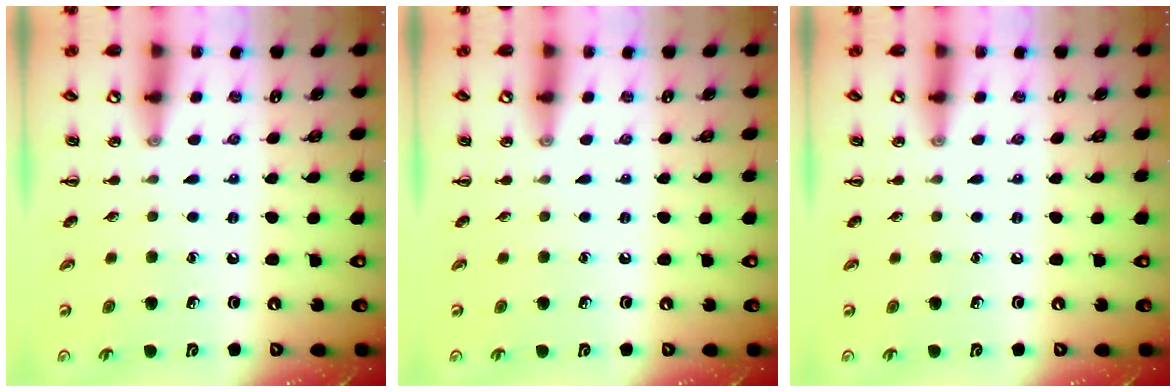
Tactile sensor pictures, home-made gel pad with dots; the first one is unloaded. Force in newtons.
{"total": 0.0}
{"total": 0.0}